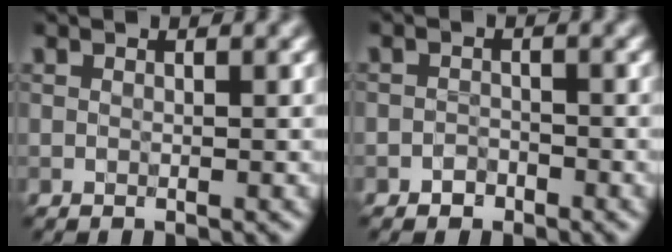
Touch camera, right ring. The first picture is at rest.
{"total": 1.1, "force": [-0.8, 0.7, 0.2], "torque": [0.001, 0.003, -0.014]}